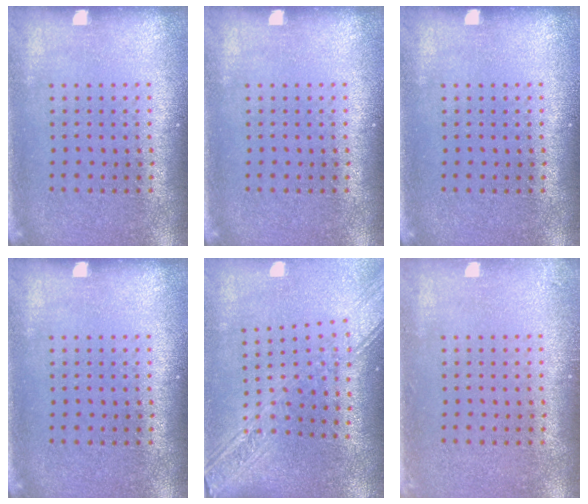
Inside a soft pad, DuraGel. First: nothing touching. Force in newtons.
{"total": 0.0}
{"total": 0.0}
{"total": 0.0}
{"total": 2.7, "press": 2.1, "slide": 1.7}
{"total": 0.9, "press": 0.9, "slide": 0.2}